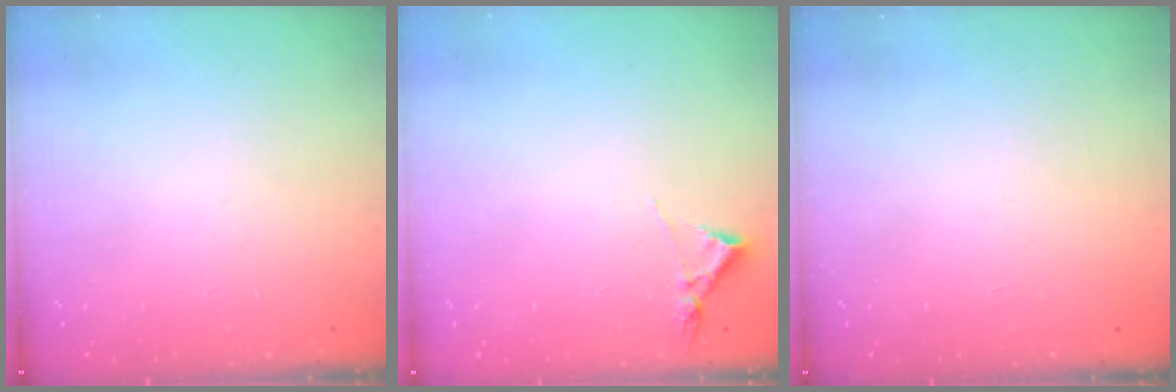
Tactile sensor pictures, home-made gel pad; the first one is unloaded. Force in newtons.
{"total": 3.2, "press": 3.2, "slide": 0.5}
{"total": 1.5, "press": 1.5, "slide": 0.1}